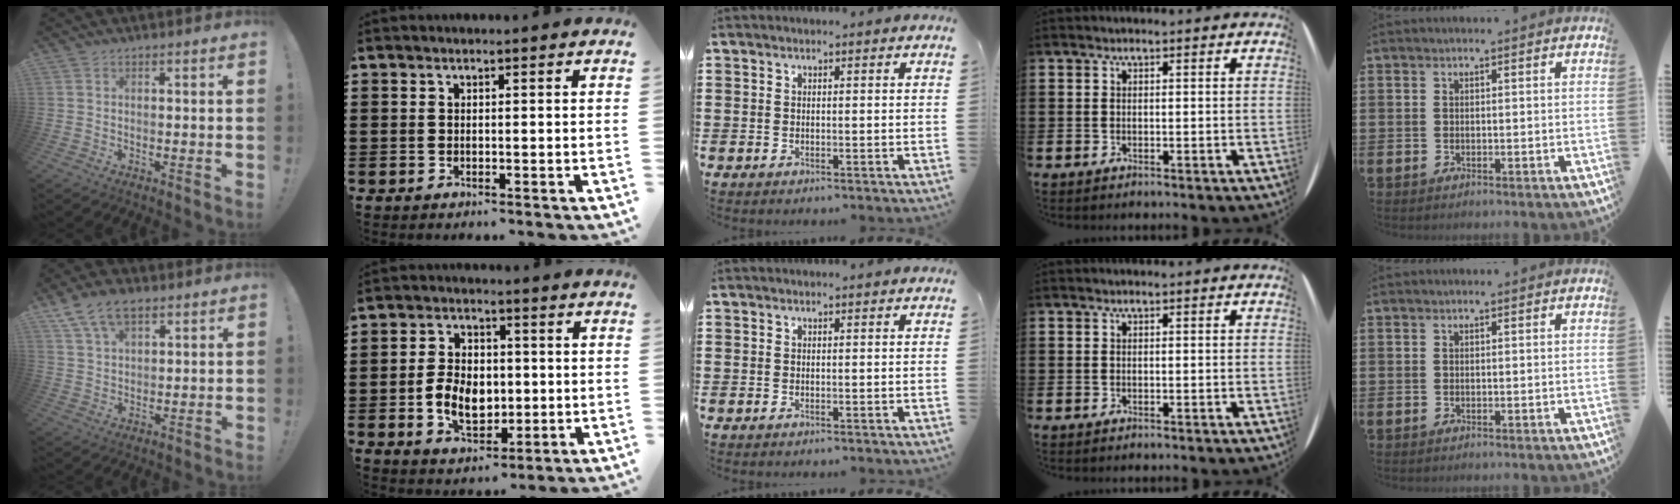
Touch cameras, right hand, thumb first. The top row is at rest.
{"thumb": {"total": 9.2, "force": [5.4, 5.0, 5.5], "torque": [-0.098, -0.011, 0.105]}, "index": {"total": 7.1, "force": [-0.8, 5.0, 5.0], "torque": [-0.104, 0.007, -0.019]}}